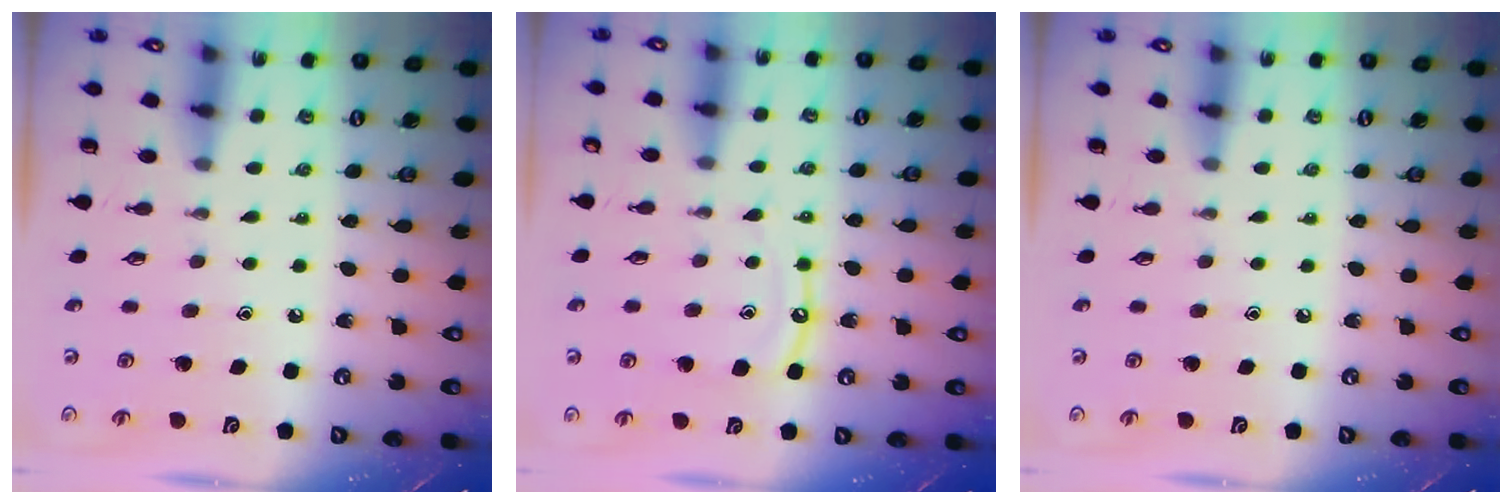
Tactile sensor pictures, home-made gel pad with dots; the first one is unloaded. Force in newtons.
{"total": 9.1, "press": 9.1, "slide": 0.9}
{"total": 0.0}